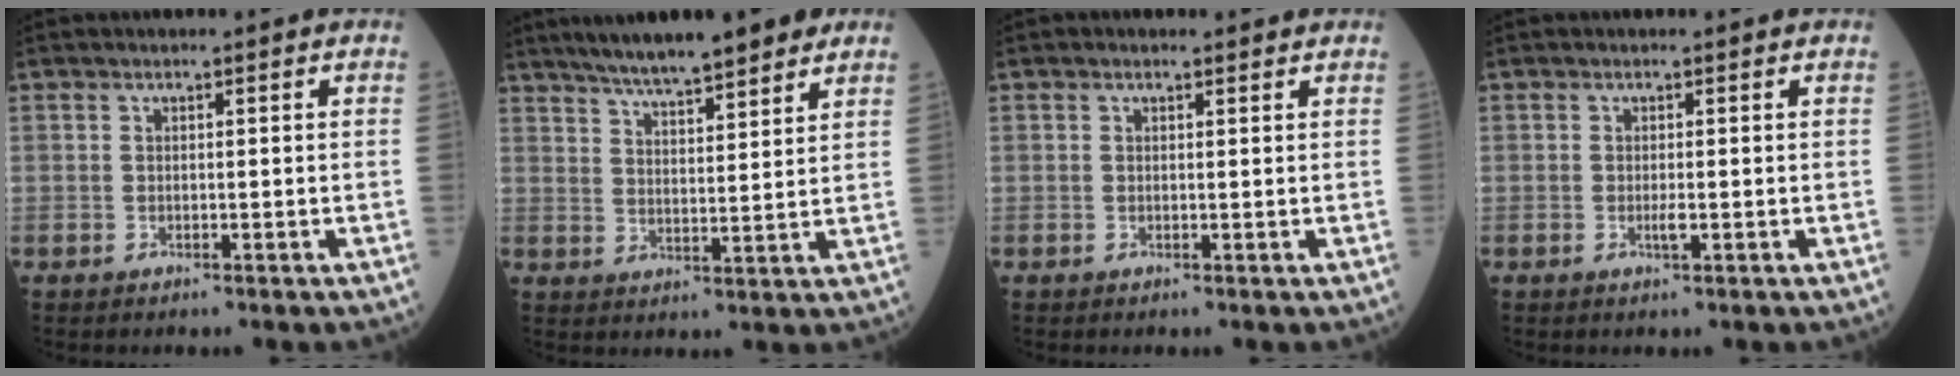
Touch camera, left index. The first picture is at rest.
{"total": 17.0, "force": [14.1, 2.1, 9.3], "torque": [-0.149, 0.013, 0.209]}
{"total": 1.4, "force": [1.2, 0.4, 0.5], "torque": [-0.017, 0.007, 0.013]}
{"total": 1.1, "force": [0.1, 0.1, 1.1], "torque": [-0.024, -0.001, 0.000]}